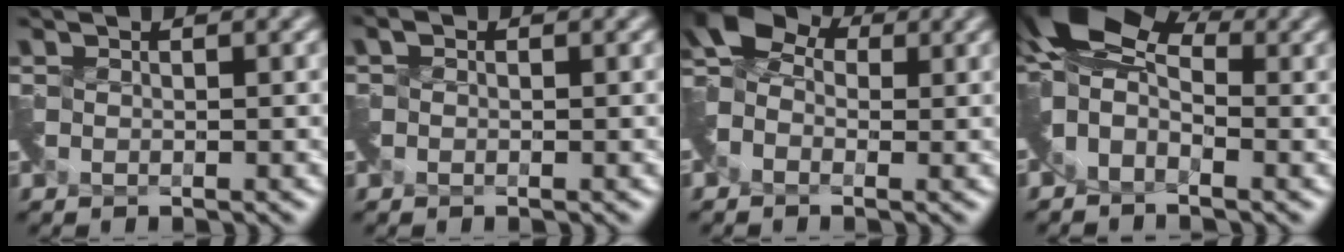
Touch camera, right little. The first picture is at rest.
{"total": 0.6, "force": [-0.4, 0.2, -0.3], "torque": [0.002, -0.003, -0.008]}
{"total": 5.1, "force": [0.4, 3.7, 3.5], "torque": [-0.074, 0.009, -0.006]}
{"total": 7.6, "force": [1.3, 4.7, 5.9], "torque": [-0.110, 0.020, 0.002]}